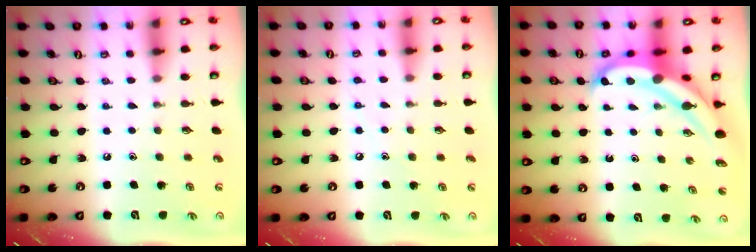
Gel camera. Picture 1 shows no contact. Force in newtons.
{"total": 5.9, "press": 5.9, "slide": 0.8}
{"total": 7.3, "press": 7.3, "slide": 0.9}